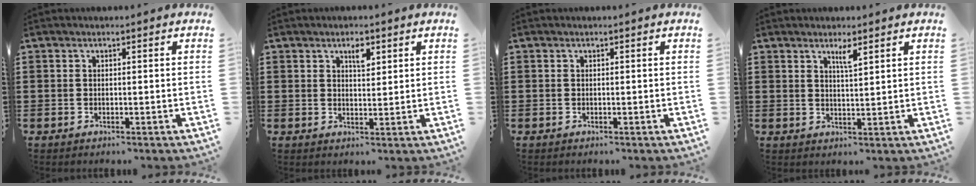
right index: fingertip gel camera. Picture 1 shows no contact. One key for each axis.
{"total": 2.7, "fx": 1.6, "fy": 1.1, "fz": 1.9, "tx": -0.026, "ty": -0.002, "tz": 0.023}
{"total": 0.0}
{"total": 2.6, "fx": 1.7, "fy": 0.3, "fz": 1.9, "tx": -0.033, "ty": -0.004, "tz": 0.027}